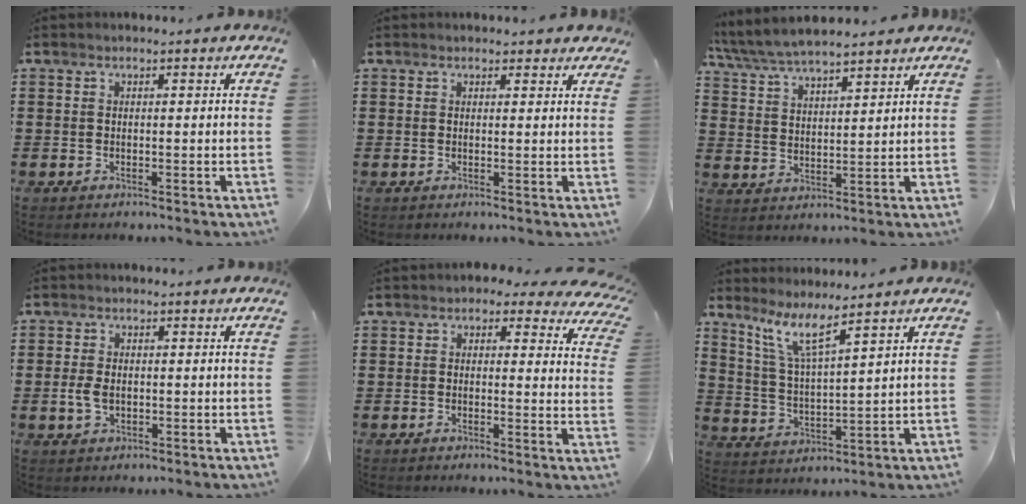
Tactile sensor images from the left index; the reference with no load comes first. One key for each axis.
{"total": 1.5, "fx": 1.3, "fy": 0.7, "fz": 0.4, "tx": -0.004, "ty": 0.002, "tz": 0.022}
{"total": 5.8, "fx": 5.4, "fy": 0.7, "fz": 1.9, "tx": -0.056, "ty": -0.020, "tz": 0.097}
{"total": 3.1, "fx": -0.5, "fy": 1.9, "fz": 2.4, "tx": -0.061, "ty": -0.002, "tz": -0.013}
{"total": 2.4, "fx": 1.5, "fy": 1.3, "fz": 1.4, "tx": -0.030, "ty": -0.003, "tz": 0.022}
{"total": 7.2, "fx": 5.5, "fy": 0.4, "fz": 4.6, "tx": -0.108, "ty": -0.023, "tz": 0.097}